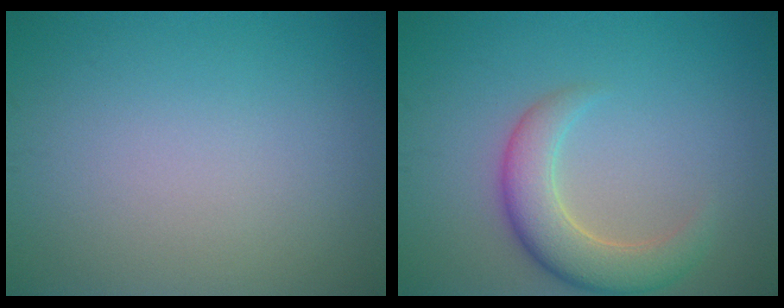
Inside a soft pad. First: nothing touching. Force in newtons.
{"total": 4.8, "press": 4.8, "slide": 0.4}